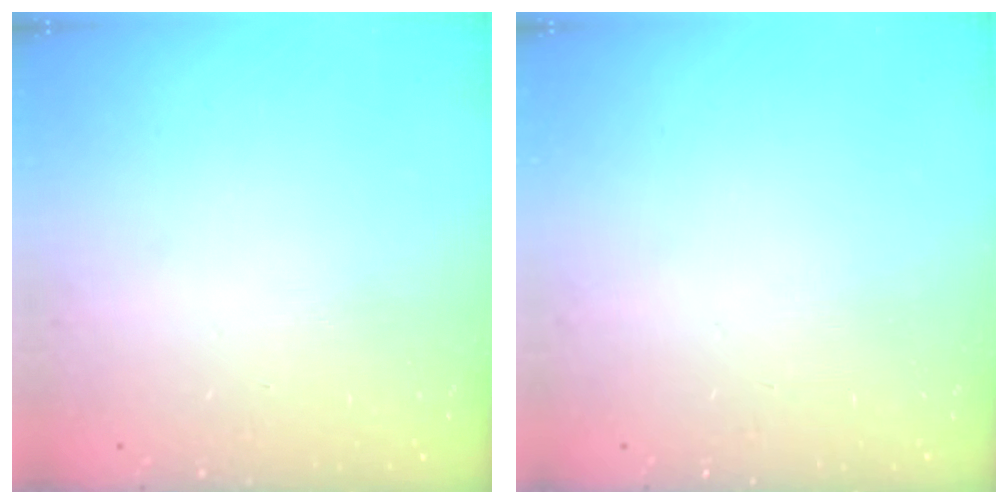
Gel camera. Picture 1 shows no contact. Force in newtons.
{"total": 0.0}